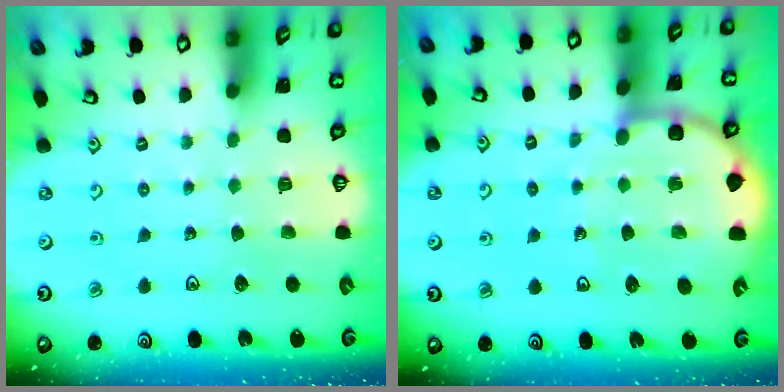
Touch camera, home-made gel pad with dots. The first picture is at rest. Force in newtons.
{"total": 7.8, "press": 7.7, "slide": 1.0}